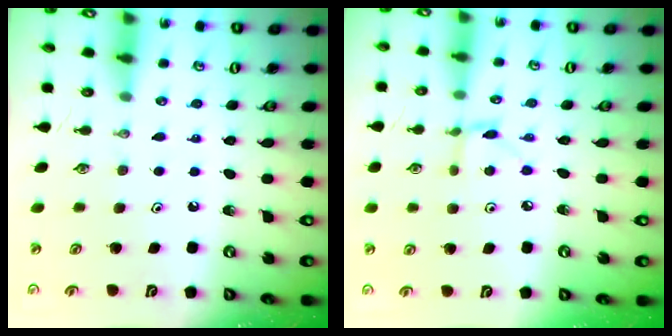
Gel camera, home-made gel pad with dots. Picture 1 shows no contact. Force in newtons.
{"total": 3.5, "press": 3.4, "slide": 0.4}